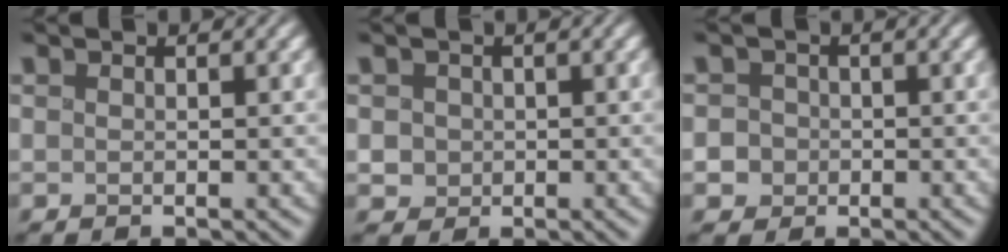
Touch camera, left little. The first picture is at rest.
{"total": 1.6, "force": [-0.2, 1.5, 0.3], "torque": [-0.013, -0.005, -0.001]}
{"total": 2.4, "force": [-0.2, 2.3, 0.7], "torque": [-0.002, 0.013, -0.002]}